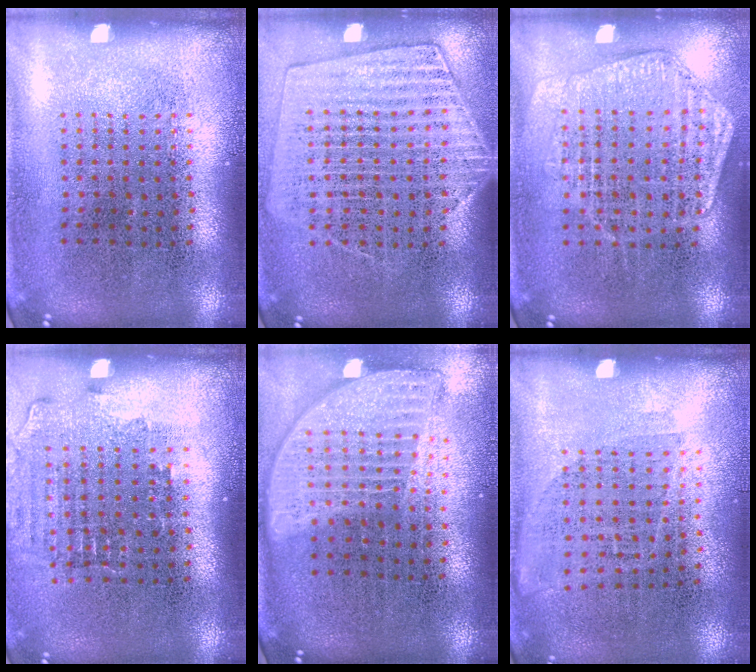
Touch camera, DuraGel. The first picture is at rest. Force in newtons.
{"total": 1.4, "press": 1.3, "slide": 0.5}
{"total": 1.4, "press": 1.4, "slide": 0.4}
{"total": 1.5, "press": 1.3, "slide": 0.7}
{"total": 1.9, "press": 1.6, "slide": 1.2}
{"total": 1.0, "press": 0.8, "slide": 0.6}